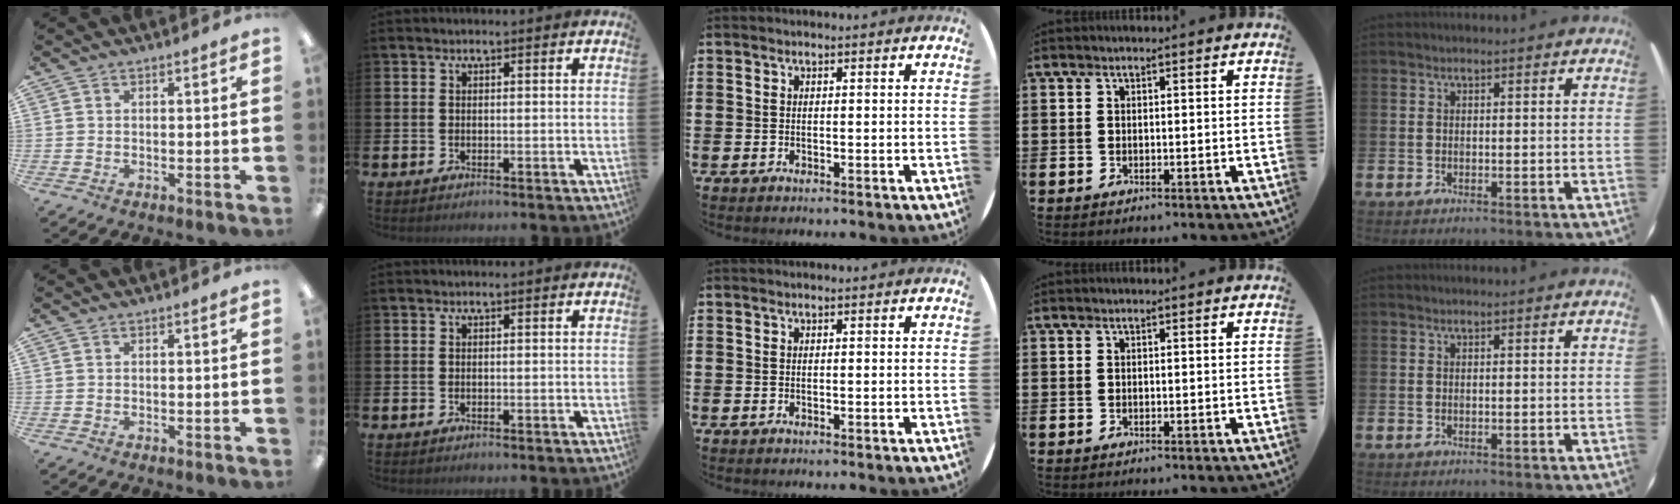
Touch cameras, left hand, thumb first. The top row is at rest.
{}